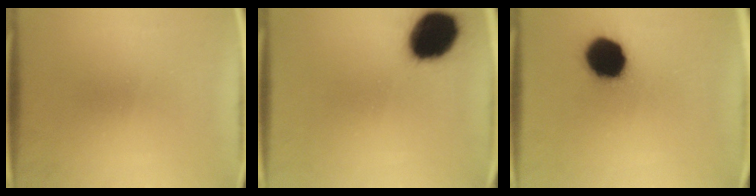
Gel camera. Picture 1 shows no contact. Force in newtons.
{"total": 16.8}
{"total": 16.2}